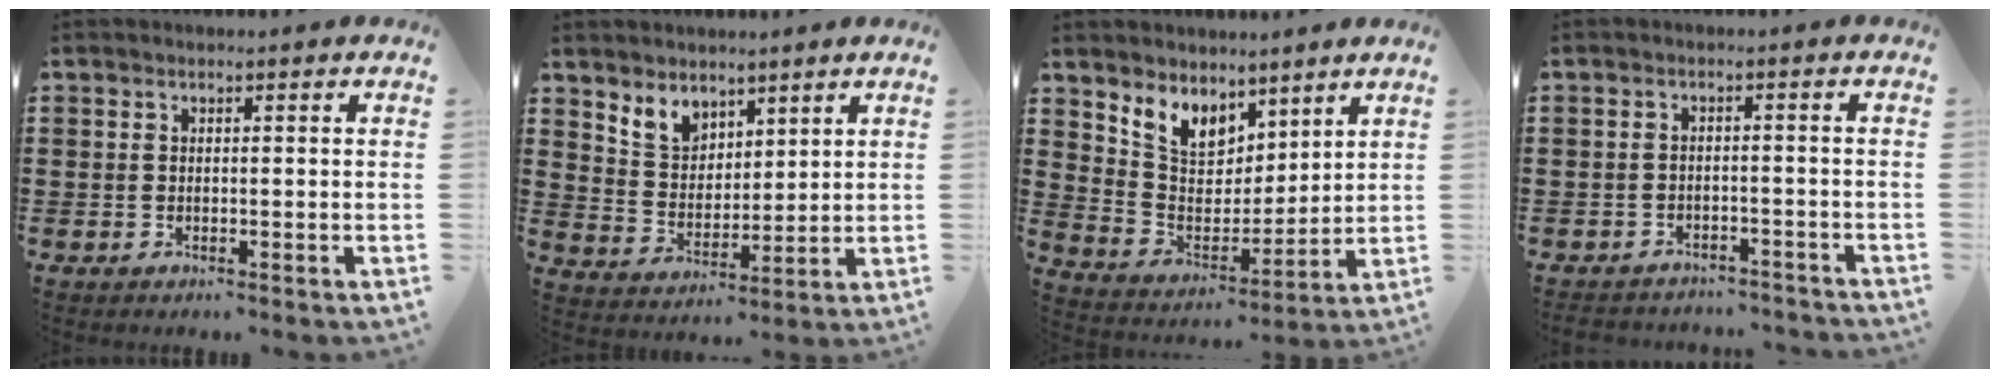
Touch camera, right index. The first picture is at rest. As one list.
[{"total": 5.8, "force": [4.4, 3.6, 1.1], "torque": [-0.045, 0.000, 0.082]}, {"total": 7.2, "force": [5.6, 4.3, 1.3], "torque": [-0.063, -0.025, 0.107]}, {"total": 2.4, "force": [-2.4, 0.3, -0.1], "torque": [-0.007, -0.001, -0.051]}]